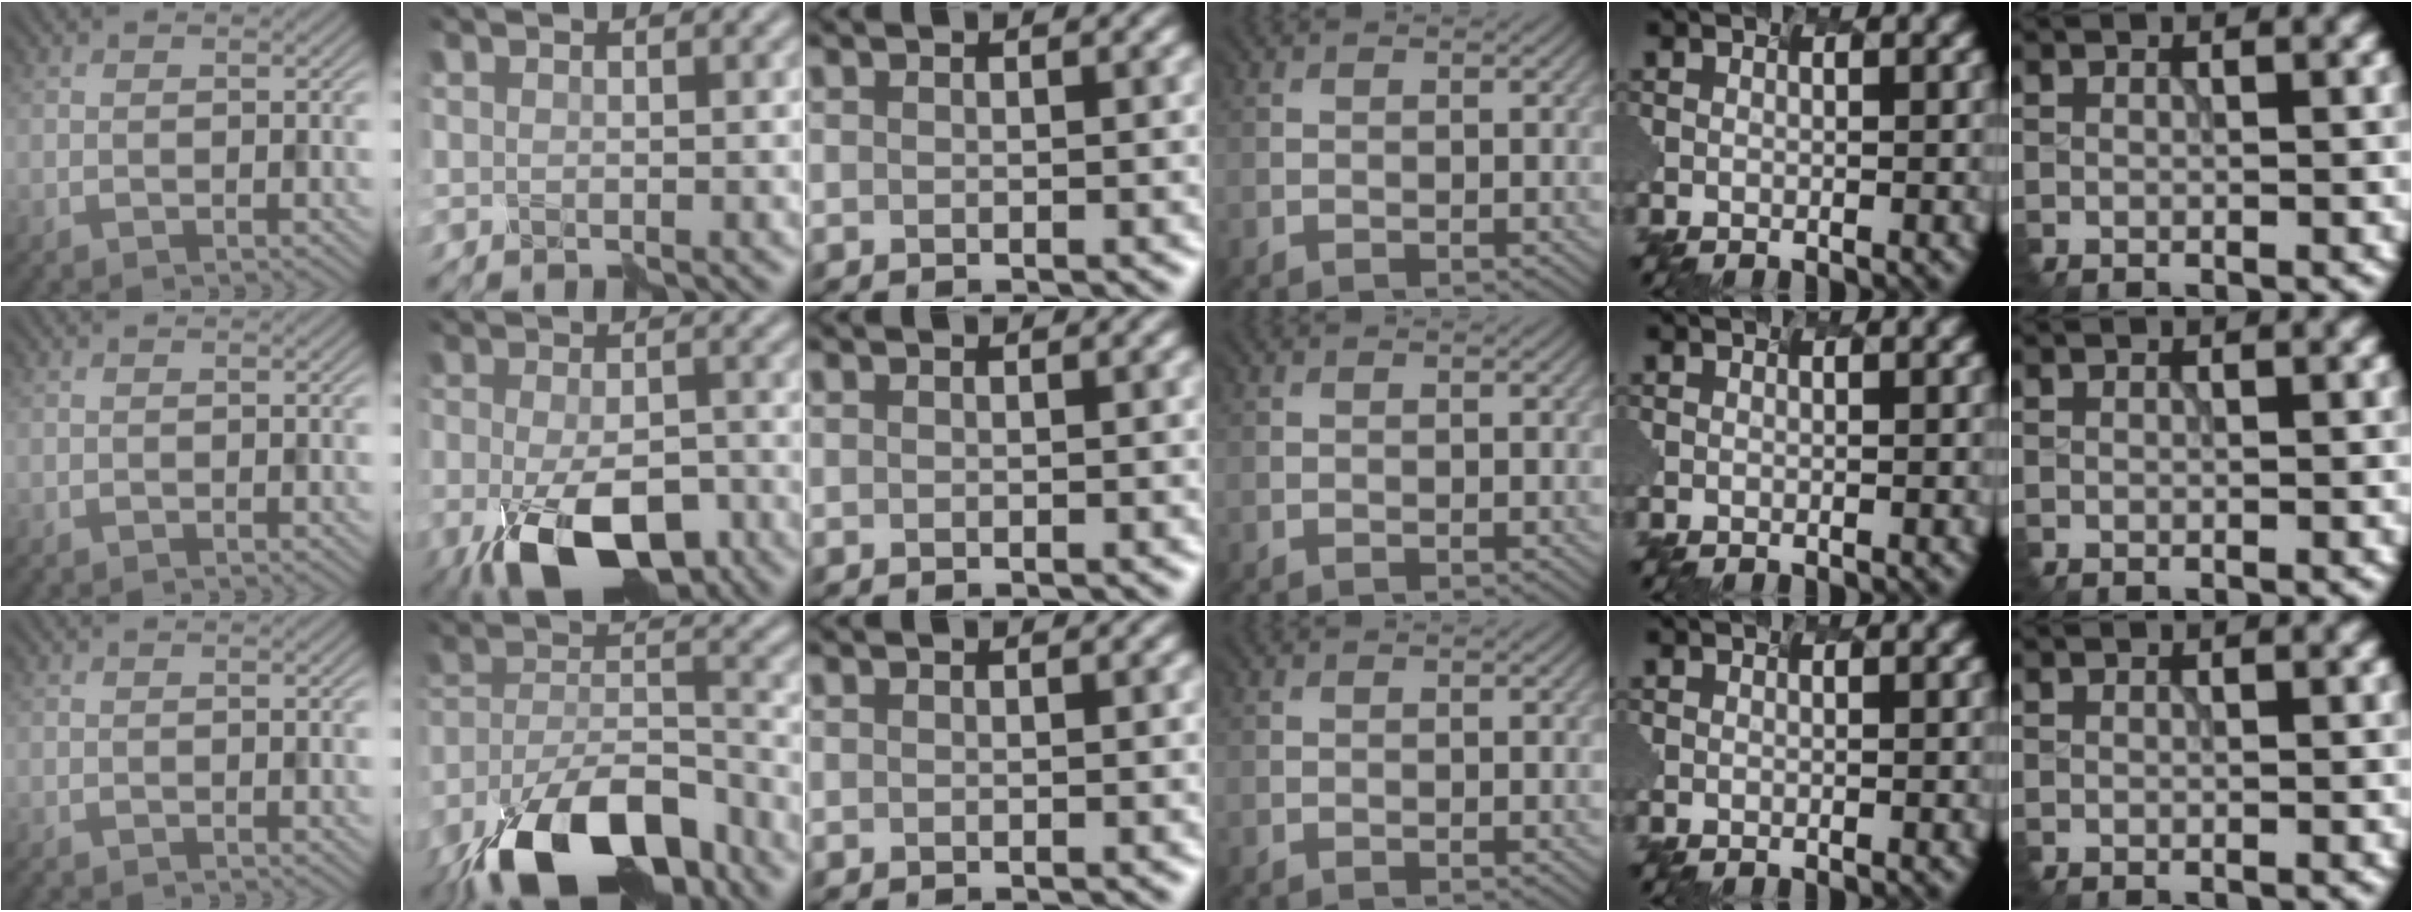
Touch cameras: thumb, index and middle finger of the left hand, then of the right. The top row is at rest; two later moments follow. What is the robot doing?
{"motion": "disassemble", "object": "velcro strap"}